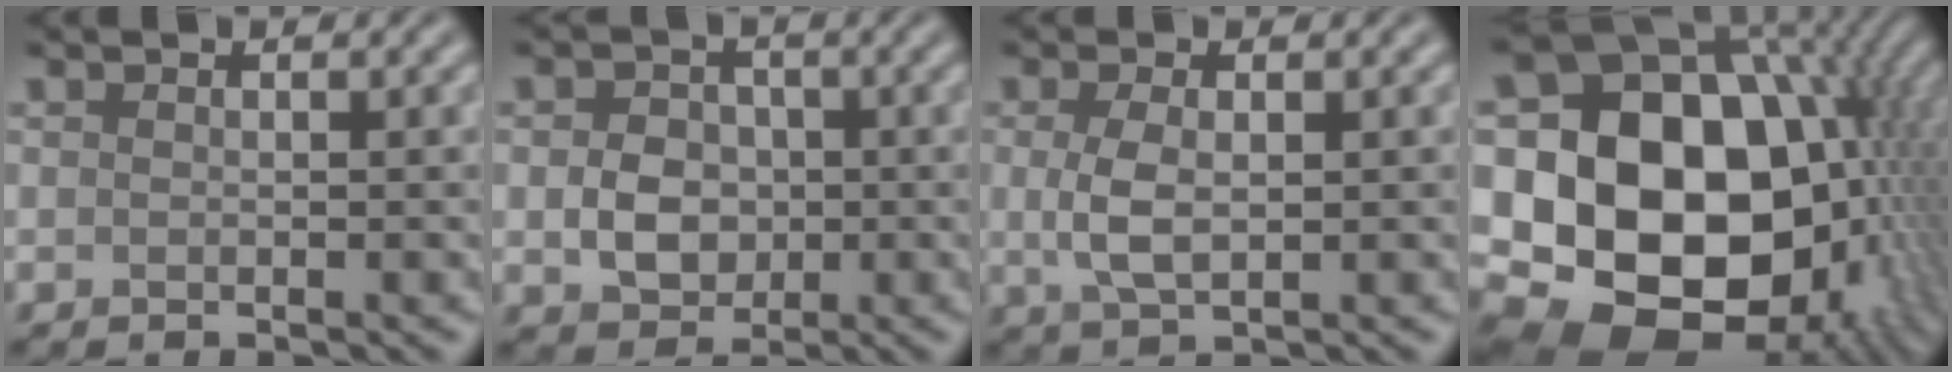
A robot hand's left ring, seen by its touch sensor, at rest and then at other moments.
{"total": 3.6, "force": [-0.4, 2.9, 2.0], "torque": [-0.032, 0.000, -0.010]}
{"total": 2.8, "force": [0.2, 1.3, 2.5], "torque": [-0.060, -0.002, 0.003]}
{"total": 22.3, "force": [-1.2, 16.7, 14.6], "torque": [-0.231, -0.003, -0.016]}